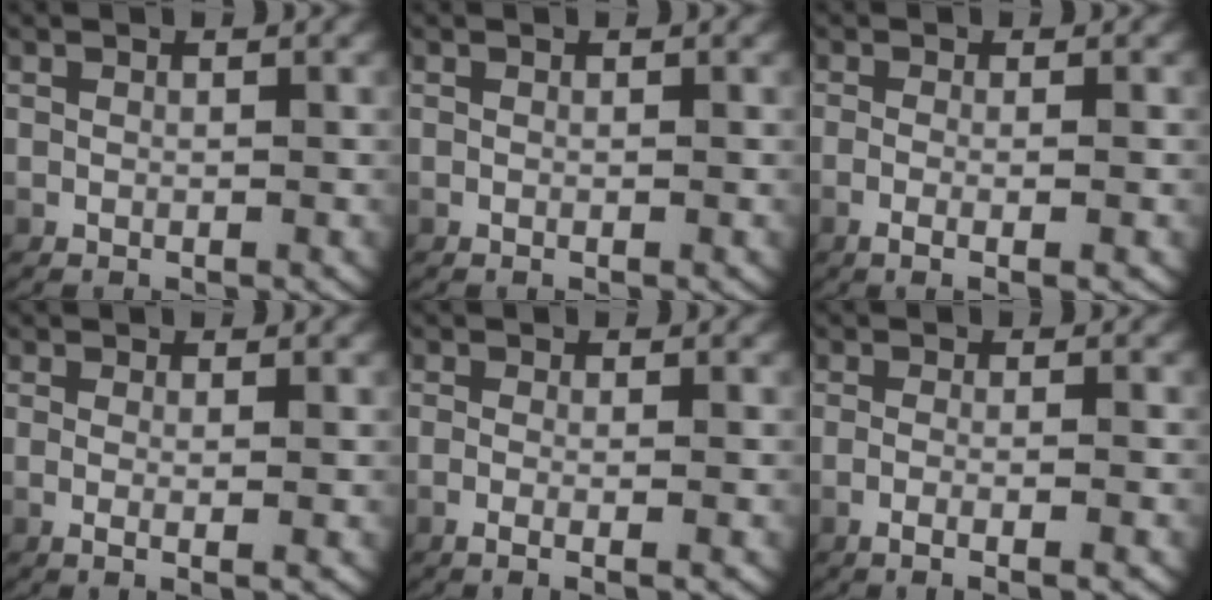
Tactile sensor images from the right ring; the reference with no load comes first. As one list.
[{"total": 0.0}, {"total": 2.8, "force": [-1.0, 0.4, 2.6], "torque": [-0.053, -0.013, -0.012]}, {"total": 1.8, "force": [0.0, 0.1, 1.8], "torque": [-0.044, -0.013, 0.005]}, {"total": 2.2, "force": [-0.8, 0.3, 2.1], "torque": [-0.049, -0.014, -0.008]}, {"total": 2.8, "force": [-1.3, 0.3, 2.5], "torque": [-0.052, -0.008, -0.017]}]